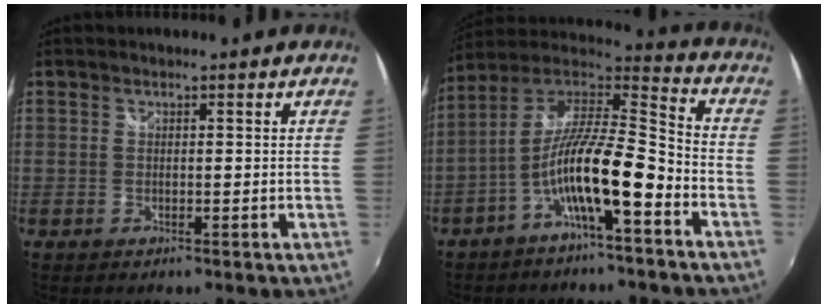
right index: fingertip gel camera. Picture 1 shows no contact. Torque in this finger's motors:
{"motor_torque": [1.72, -0.42, 1.05, 0.21]}